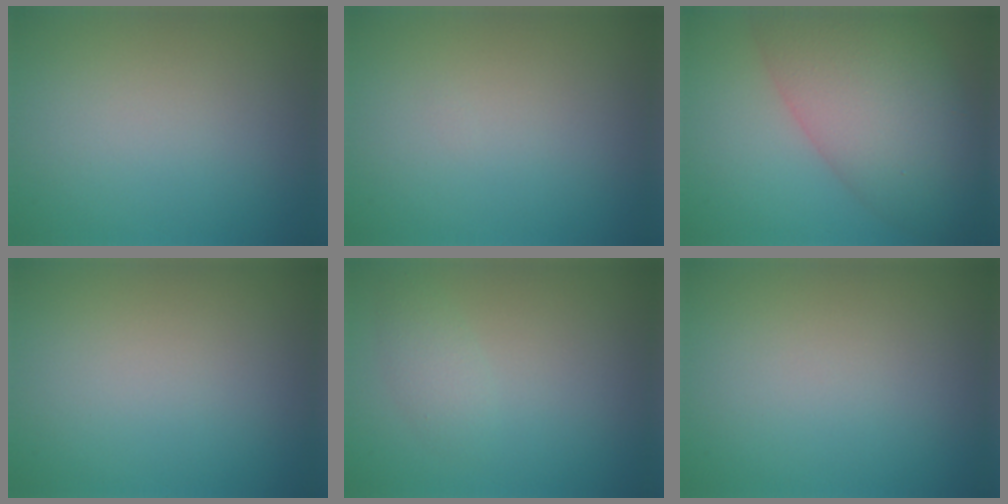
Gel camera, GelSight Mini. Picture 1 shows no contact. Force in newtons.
{"total": 0.0}
{"total": 11.2, "press": 11.2, "slide": 0.4}
{"total": 0.0}
{"total": 1.6, "press": 1.6, "slide": 0.0}
{"total": 0.0}